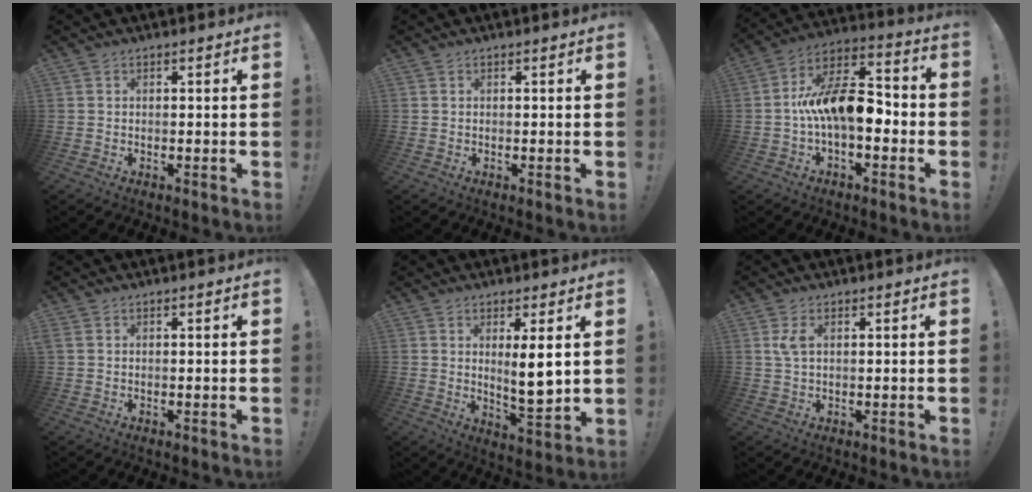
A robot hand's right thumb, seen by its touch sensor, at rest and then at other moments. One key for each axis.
{"total": 0.0}
{"total": 15.7, "fx": -1.6, "fy": 7.9, "fz": 13.5, "tx": -0.240, "ty": 0.010, "tz": -0.025}
{"total": 0.7, "fx": 0.2, "fy": -0.1, "fz": 0.6, "tx": -0.012, "ty": -0.001, "tz": 0.003}
{"total": 8.7, "fx": 2.8, "fy": 1.1, "fz": 8.2, "tx": -0.112, "ty": -0.026, "tz": 0.043}
{"total": 3.7, "fx": 1.1, "fy": 1.7, "fz": 3.1, "tx": -0.061, "ty": -0.001, "tz": 0.016}